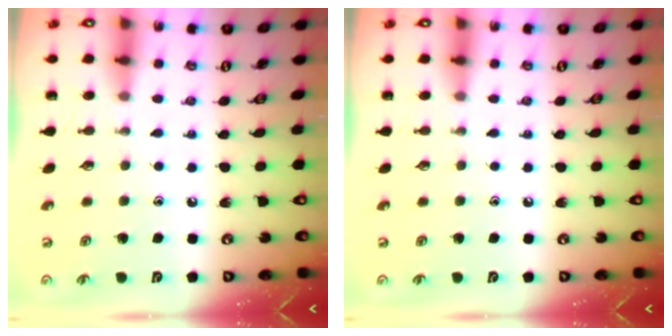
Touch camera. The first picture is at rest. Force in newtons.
{"total": 0.0}